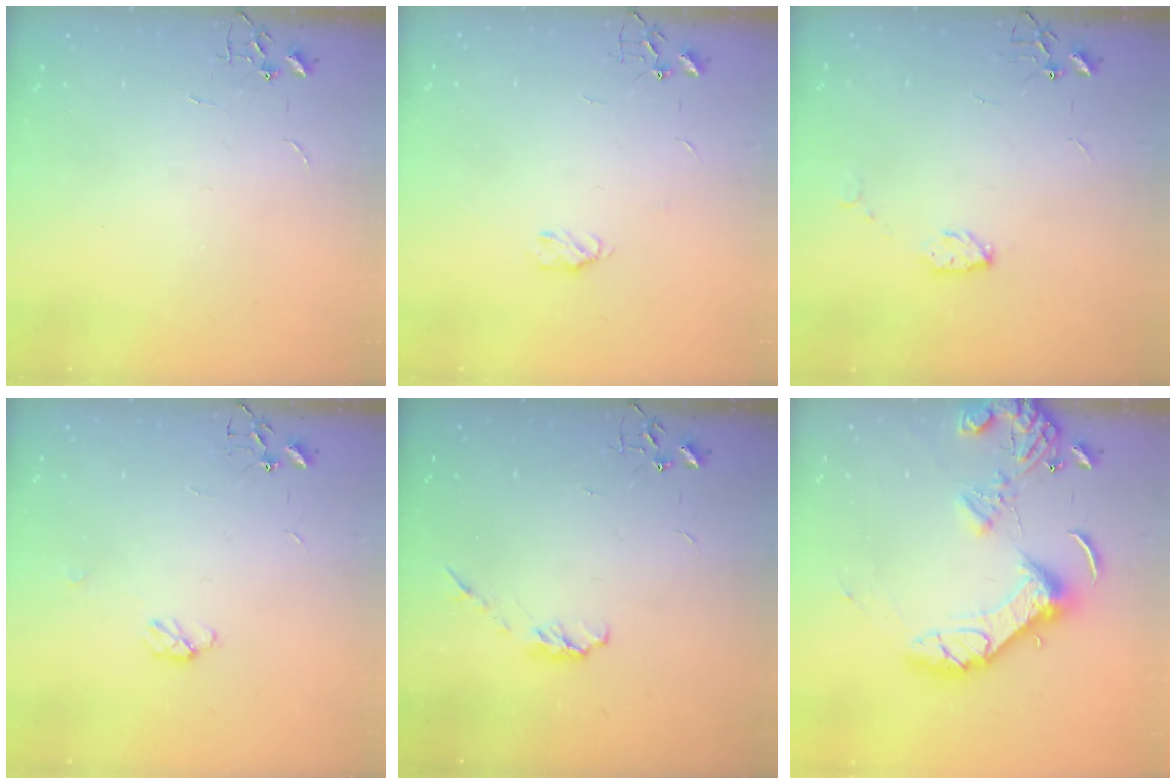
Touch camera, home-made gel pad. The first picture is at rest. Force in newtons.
{"total": 4.5, "press": 4.4, "slide": 0.7}
{"total": 4.5, "press": 4.5, "slide": 0.6}
{"total": 4.3, "press": 4.3, "slide": 0.6}
{"total": 4.6, "press": 4.5, "slide": 0.7}
{"total": 14.1, "press": 13.8, "slide": 2.9}